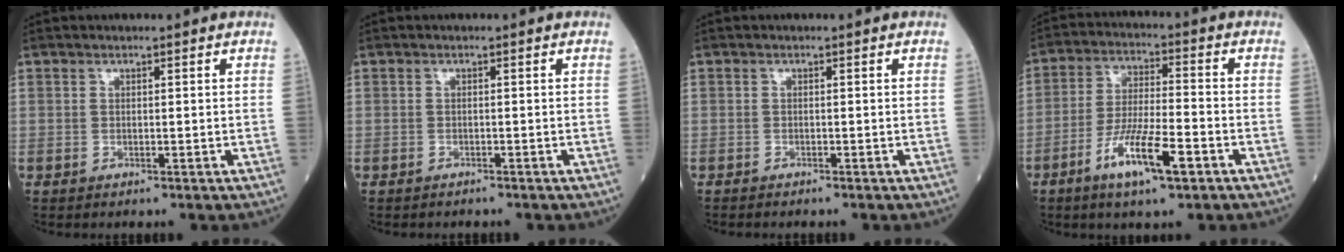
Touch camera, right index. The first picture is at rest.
{"total": 1.1, "force": [-1.0, 0.3, 0.3], "torque": [-0.011, -0.001, -0.013]}
{"total": 1.0, "force": [-0.9, 0.1, 0.3], "torque": [-0.006, -0.002, -0.013]}
{"total": 9.9, "force": [-4.9, 1.2, 8.5], "torque": [-0.166, -0.012, -0.089]}